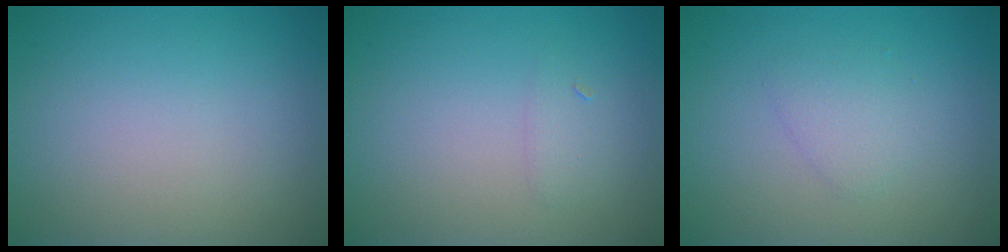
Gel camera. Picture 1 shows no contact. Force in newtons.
{"total": 1.0, "press": 1.0, "slide": 0.1}
{"total": 1.6, "press": 1.6, "slide": 0.1}